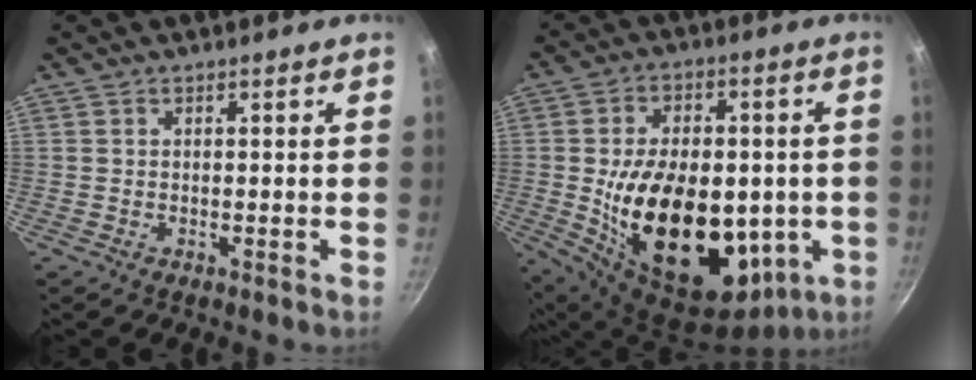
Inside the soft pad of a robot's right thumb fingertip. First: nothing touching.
{"total": 27.0, "force": [-2.8, 16.6, 21.2], "torque": [-0.334, -0.002, -0.023]}